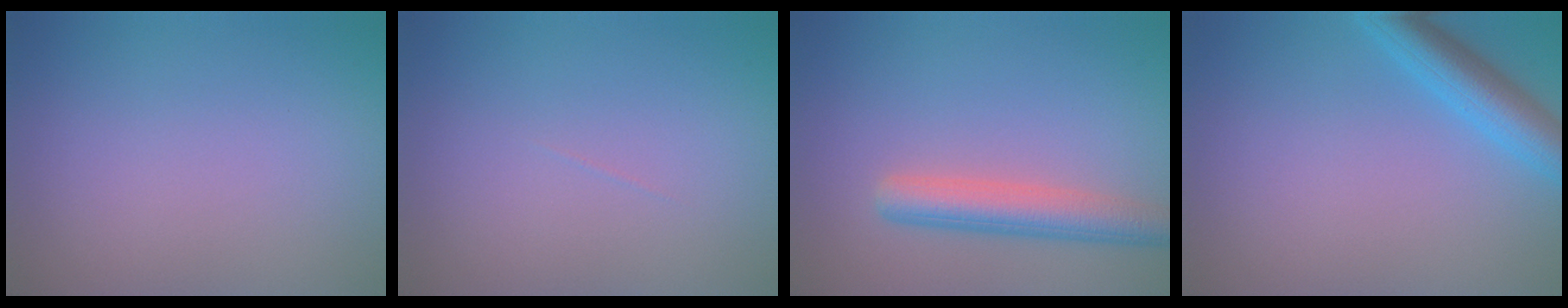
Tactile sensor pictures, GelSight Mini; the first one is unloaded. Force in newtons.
{"total": 0.0}
{"total": 4.2, "press": 4.2, "slide": 0.4}
{"total": 4.1, "press": 4.1, "slide": 0.2}